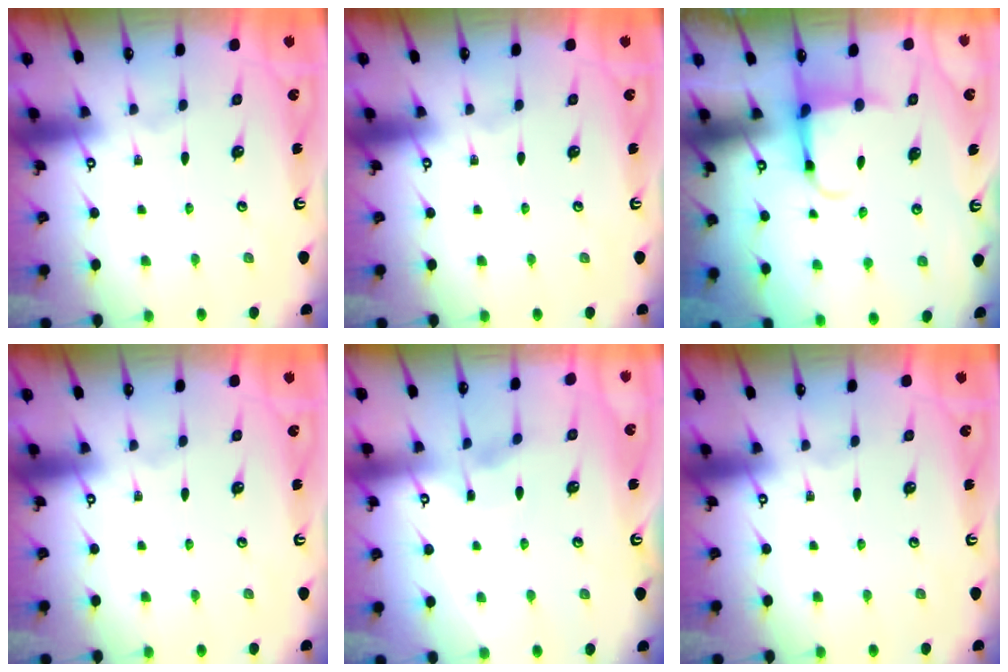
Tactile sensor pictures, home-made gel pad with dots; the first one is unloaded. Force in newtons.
{"total": 0.0}
{"total": 3.9, "press": 3.7, "slide": 1.0}
{"total": 0.0}
{"total": 2.9, "press": 2.9, "slide": 0.5}
{"total": 0.0}